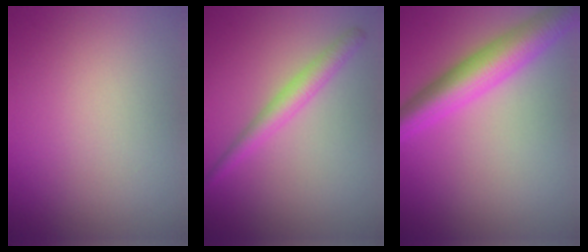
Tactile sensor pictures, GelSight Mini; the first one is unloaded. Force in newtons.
{"total": 2.5, "press": 2.5, "slide": 0.0}
{"total": 5.6, "press": 5.6, "slide": 0.3}